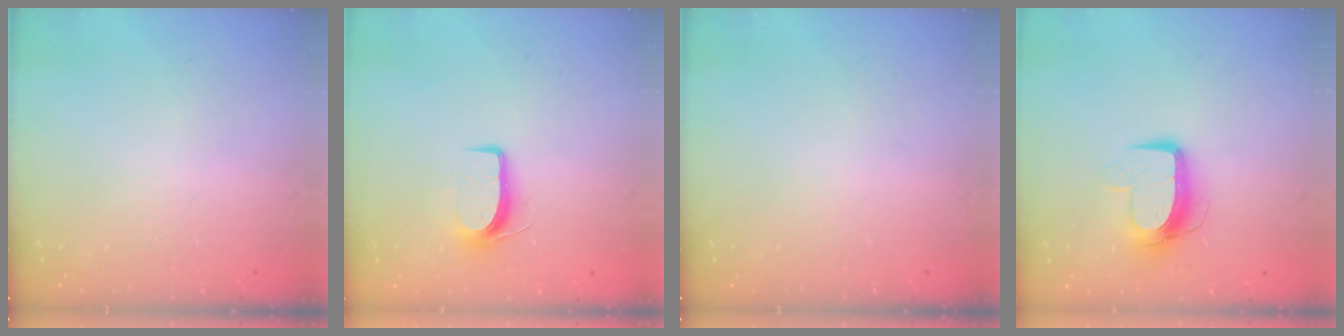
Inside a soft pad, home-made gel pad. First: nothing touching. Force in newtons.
{"total": 7.9, "press": 7.9, "slide": 0.7}
{"total": 0.0}
{"total": 10.2, "press": 10.2, "slide": 0.6}